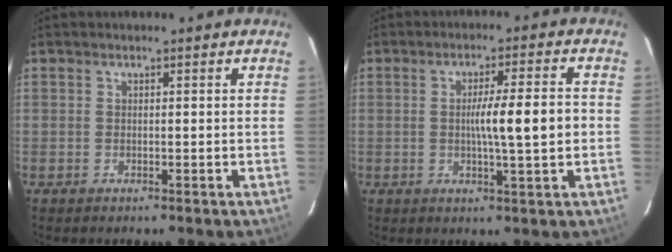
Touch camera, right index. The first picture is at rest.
{"total": 7.5, "force": [-0.4, -0.1, 7.4], "torque": [-0.117, 0.004, -0.006]}